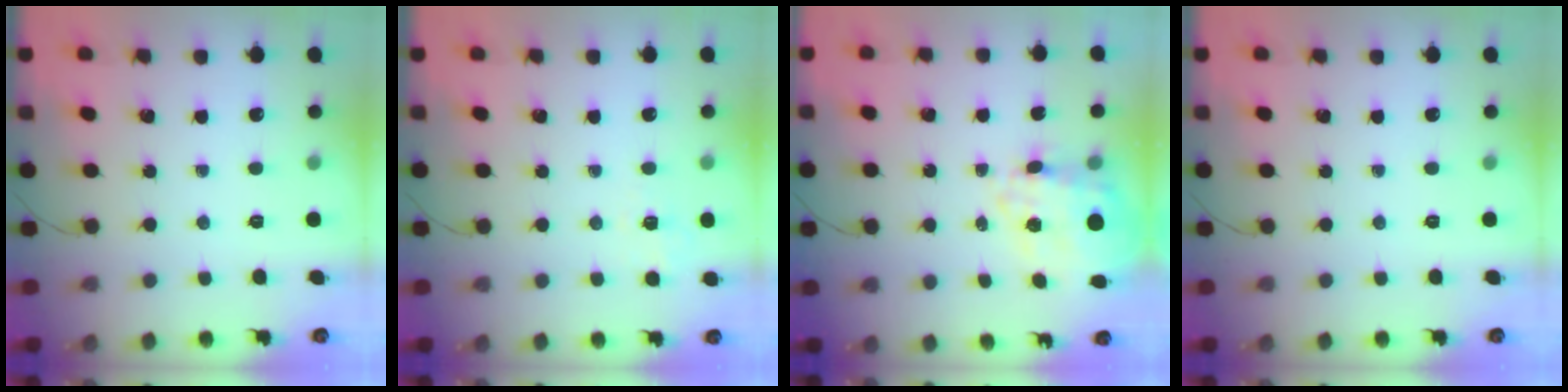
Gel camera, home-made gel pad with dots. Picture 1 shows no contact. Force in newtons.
{"total": 2.2, "press": 1.3, "slide": 1.8}
{"total": 14.1, "press": 13.7, "slide": 3.5}
{"total": 0.0}